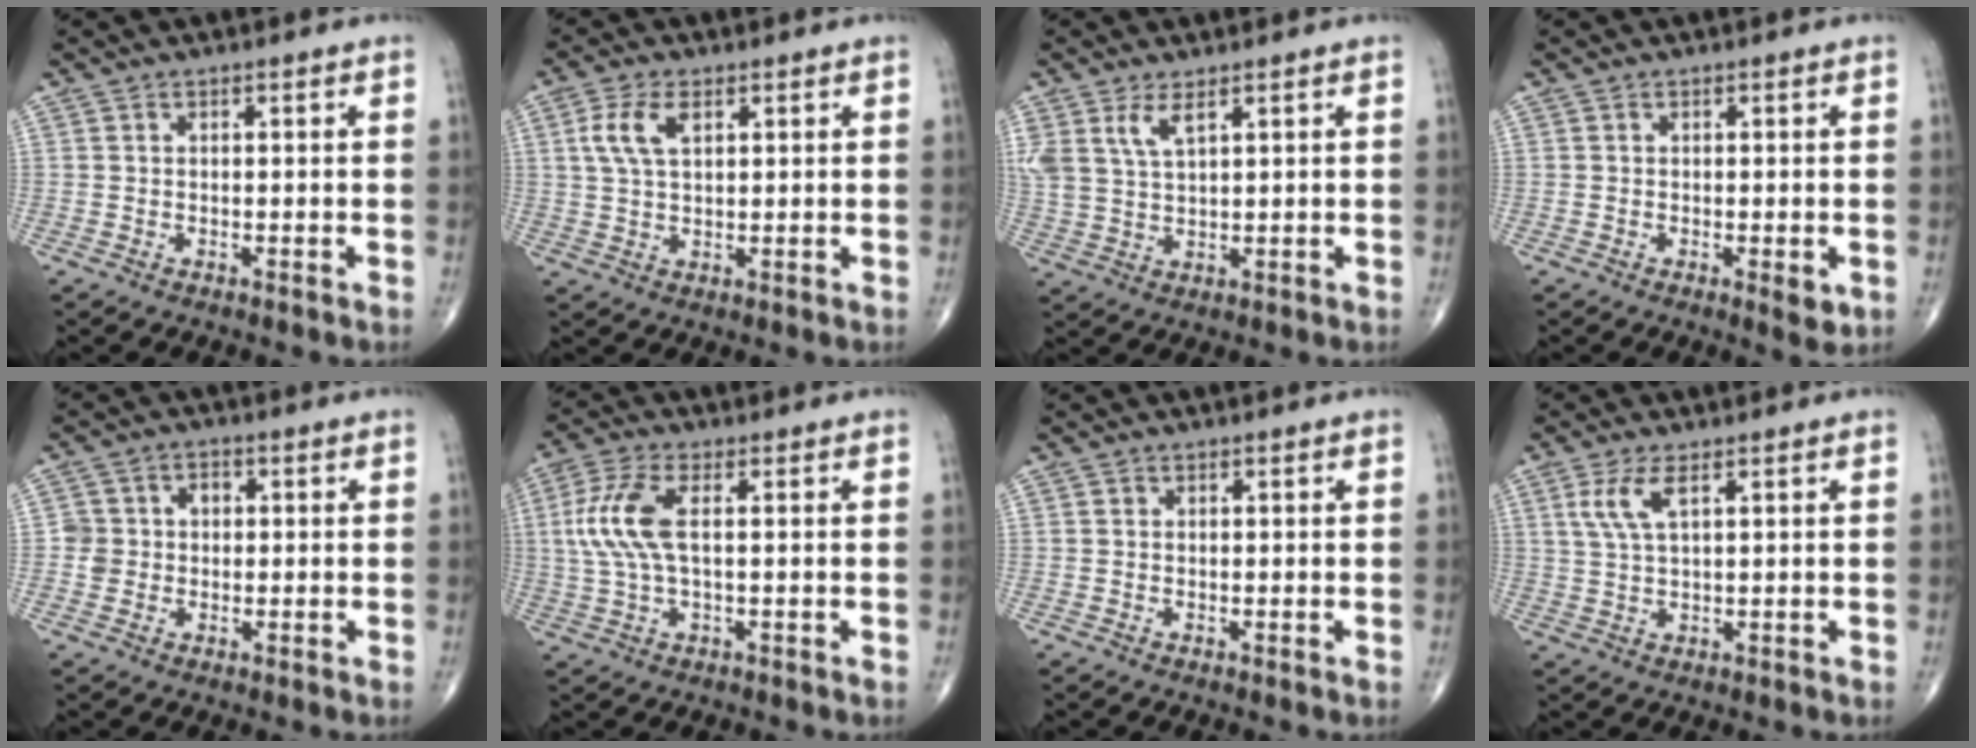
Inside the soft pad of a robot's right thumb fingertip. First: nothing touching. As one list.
[{"total": 6.1, "force": [2.1, 3.2, 4.8], "torque": [-0.106, 0.003, 0.042]}, {"total": 5.4, "force": [3.0, 2.2, 4.0], "torque": [-0.085, -0.009, 0.070]}, {"total": 2.4, "force": [-0.6, 0.8, 2.2], "torque": [-0.026, -0.006, -0.007]}, {"total": 4.5, "force": [0.1, 4.3, 1.4], "torque": [0.001, 0.016, -0.002]}, {"total": 9.1, "force": [1.2, 3.7, 8.2], "torque": [-0.204, 0.013, 0.024]}, {"total": 0.0}, {"total": 4.8, "force": [2.2, 1.4, 4.1], "torque": [-0.096, -0.003, 0.052]}]